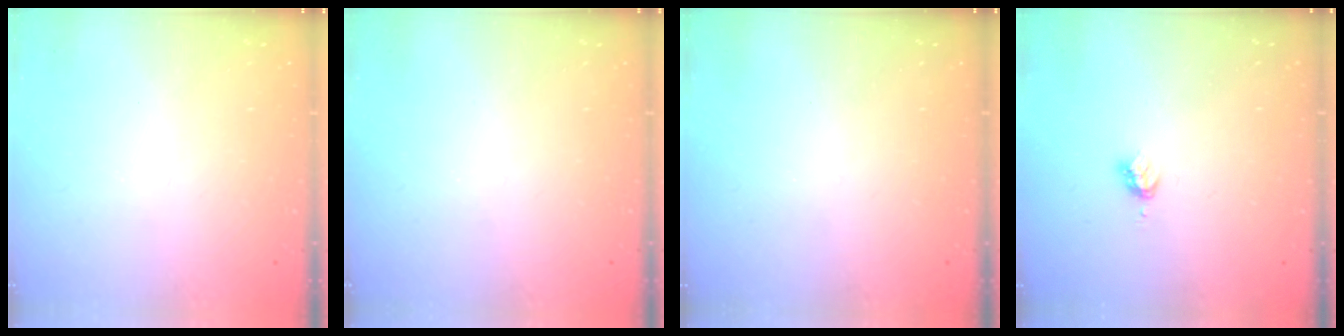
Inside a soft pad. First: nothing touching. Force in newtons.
{"total": 0.0}
{"total": 0.0}
{"total": 2.9, "press": 2.8, "slide": 0.4}